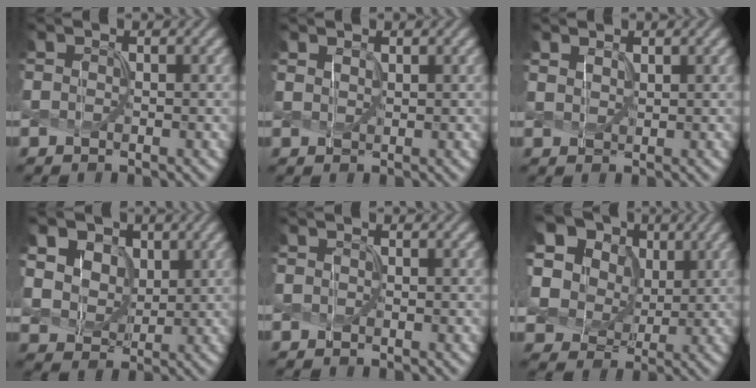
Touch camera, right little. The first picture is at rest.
{"total": 0.9, "force": [0.9, 0.2, 0.1], "torque": [-0.009, 0.000, 0.021]}
{"total": 1.2, "force": [1.1, 0.3, 0.3], "torque": [-0.014, 0.000, 0.027]}
{"total": 11.5, "force": [5.3, 8.6, 5.6], "torque": [-0.143, 0.029, 0.090]}
{"total": 0.0}
{"total": 15.3, "force": [5.8, 12.0, 7.5], "torque": [-0.192, 0.035, 0.111]}